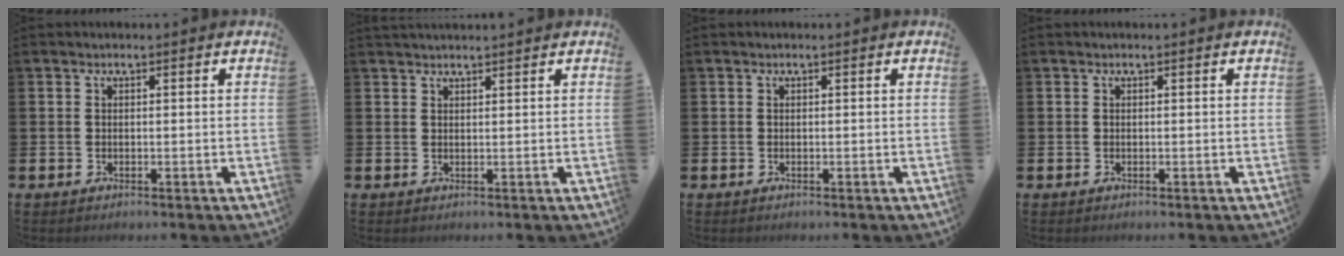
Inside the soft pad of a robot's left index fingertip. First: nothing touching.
{"total": 1.3, "force": [1.3, 0.0, 0.1], "torque": [0.008, -0.006, 0.021]}
{"total": 0.0}
{"total": 0.0}